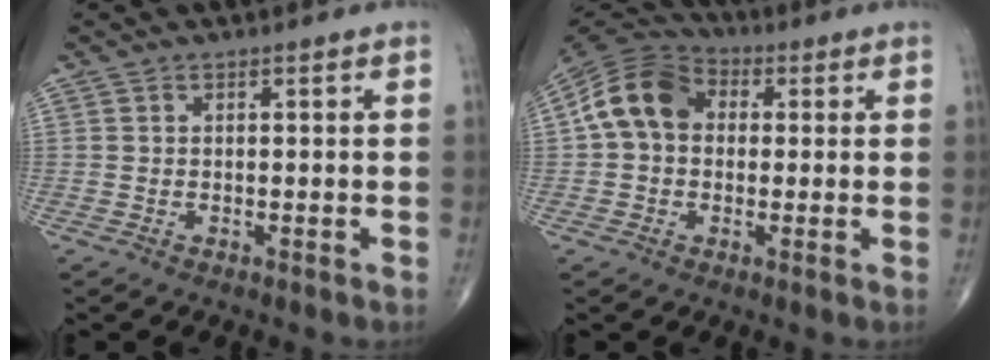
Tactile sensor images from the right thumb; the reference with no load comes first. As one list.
[{"total": 11.3, "force": [1.1, 8.7, 7.2], "torque": [-0.126, 0.030, 0.006]}]